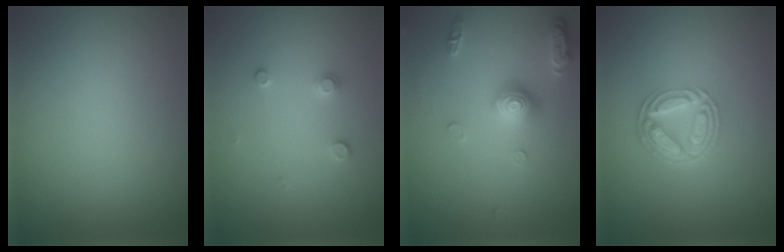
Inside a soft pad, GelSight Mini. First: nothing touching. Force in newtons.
{"total": 1.3, "press": 1.3, "slide": 0.2}
{"total": 3.0, "press": 2.9, "slide": 0.7}
{"total": 5.2, "press": 3.8, "slide": 3.5}